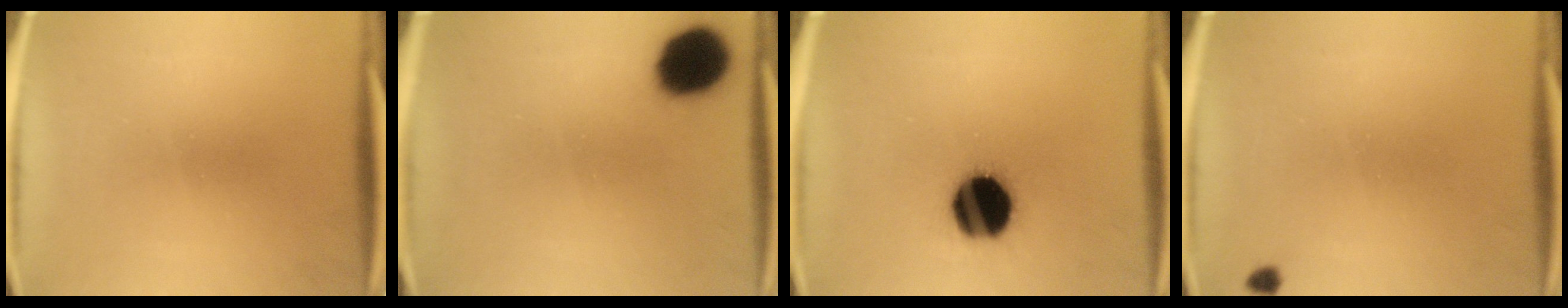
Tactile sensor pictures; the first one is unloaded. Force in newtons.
{"total": 14.8}
{"total": 17.4}
{"total": 1.0}